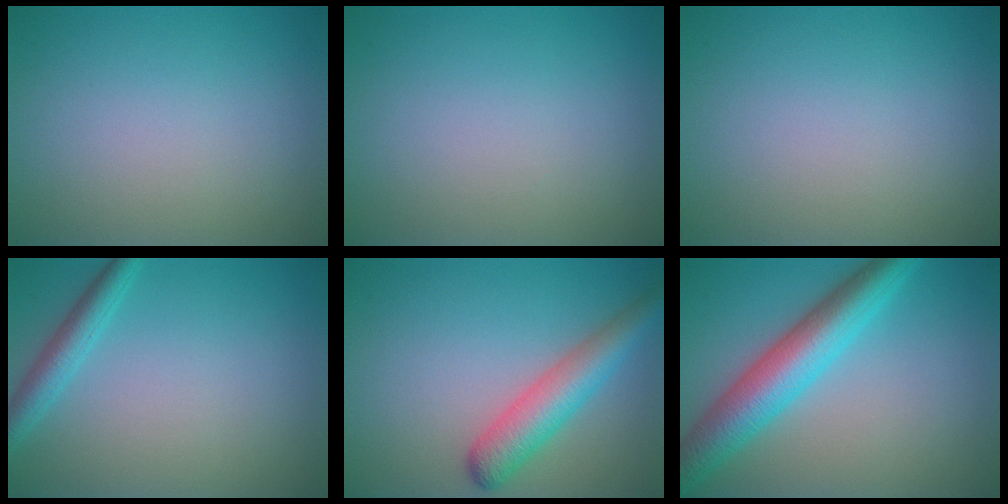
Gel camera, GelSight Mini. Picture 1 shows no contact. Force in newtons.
{"total": 0.0}
{"total": 0.0}
{"total": 2.6, "press": 2.6, "slide": 0.2}
{"total": 4.7, "press": 4.7, "slide": 0.2}
{"total": 7.0, "press": 7.0, "slide": 0.1}